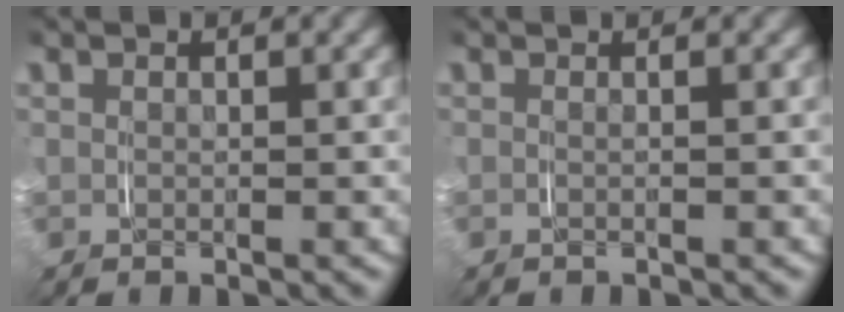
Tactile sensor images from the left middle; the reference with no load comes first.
{"total": 0.8, "force": [-0.2, -0.7, -0.2], "torque": [0.005, 0.000, -0.007]}